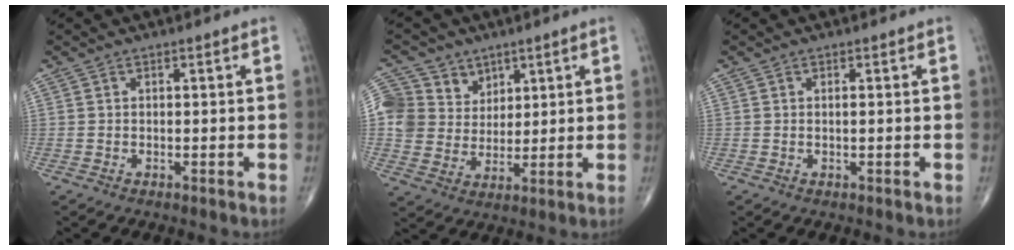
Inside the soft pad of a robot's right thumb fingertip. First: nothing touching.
{"total": 9.9, "force": [4.8, 8.4, 2.1], "torque": [-0.010, -0.020, 0.096]}
{"total": 0.5, "force": [0.1, 0.0, 0.5], "torque": [-0.008, -0.001, 0.002]}